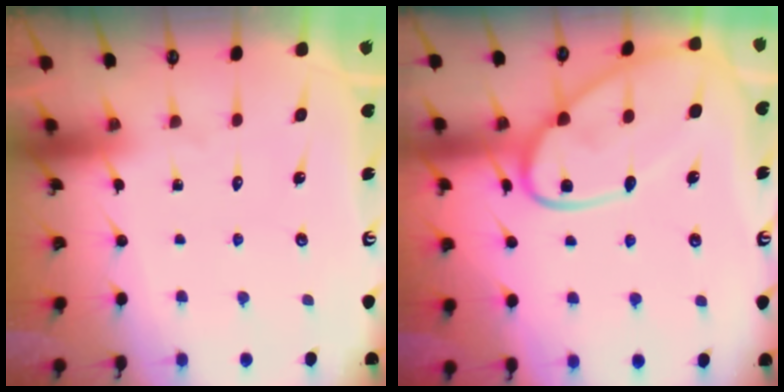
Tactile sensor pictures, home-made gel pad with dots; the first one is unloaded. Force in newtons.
{"total": 17.3, "press": 17.2, "slide": 1.4}